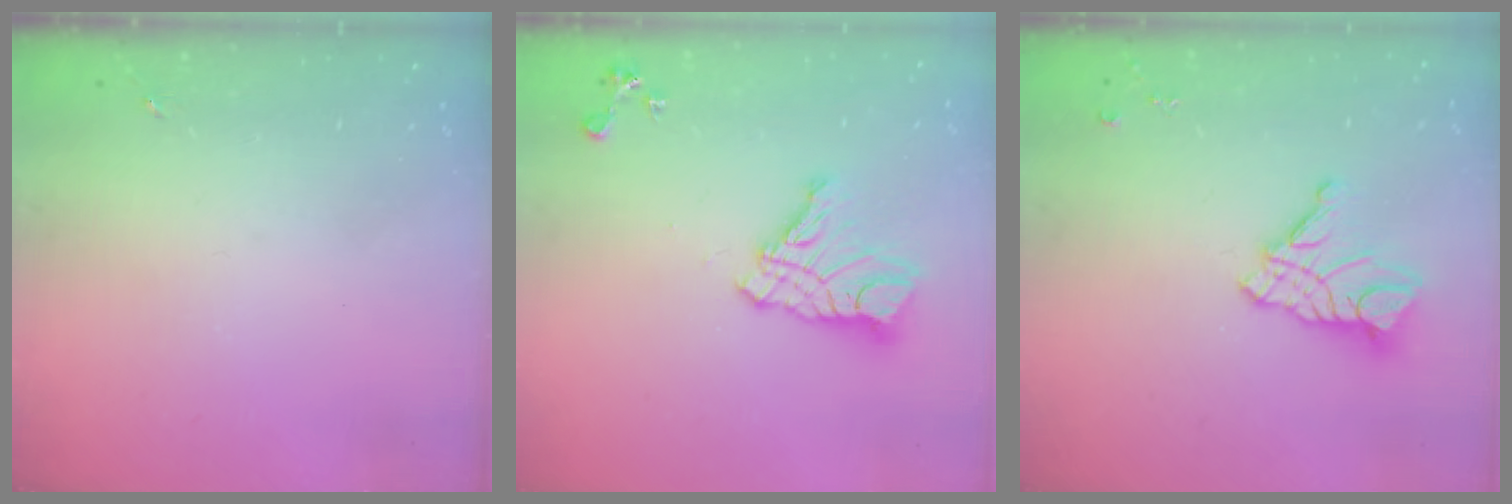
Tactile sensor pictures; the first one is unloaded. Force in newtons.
{"total": 13.2, "press": 13.2, "slide": 1.3}
{"total": 13.4, "press": 13.3, "slide": 1.2}